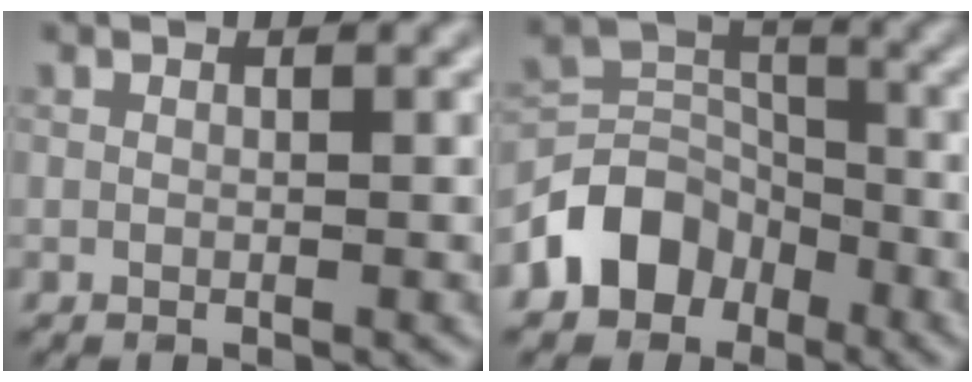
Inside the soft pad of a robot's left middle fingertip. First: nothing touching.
{"total": 5.4, "force": [-3.2, 4.0, 1.9], "torque": [-0.020, 0.006, -0.067]}